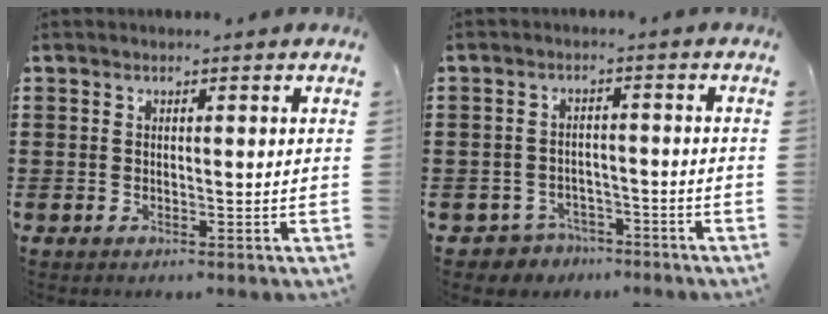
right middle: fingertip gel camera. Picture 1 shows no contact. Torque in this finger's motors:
{"motor_torque": [2.14, 0.00, 0.02, 0.00]}